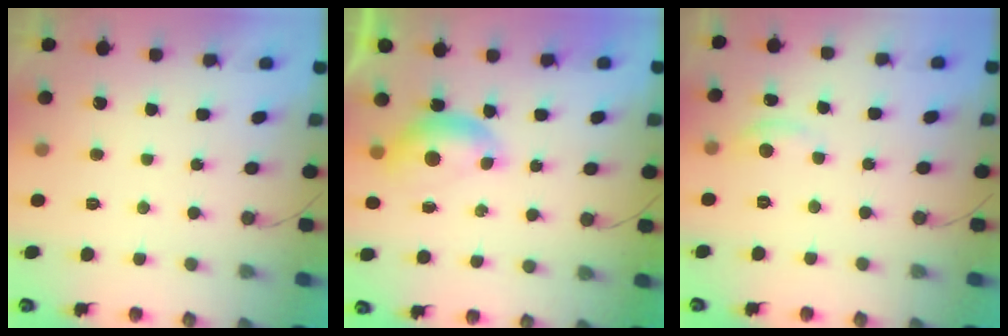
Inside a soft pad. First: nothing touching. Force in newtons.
{"total": 6.7, "press": 6.6, "slide": 0.7}
{"total": 3.8, "press": 3.7, "slide": 0.5}